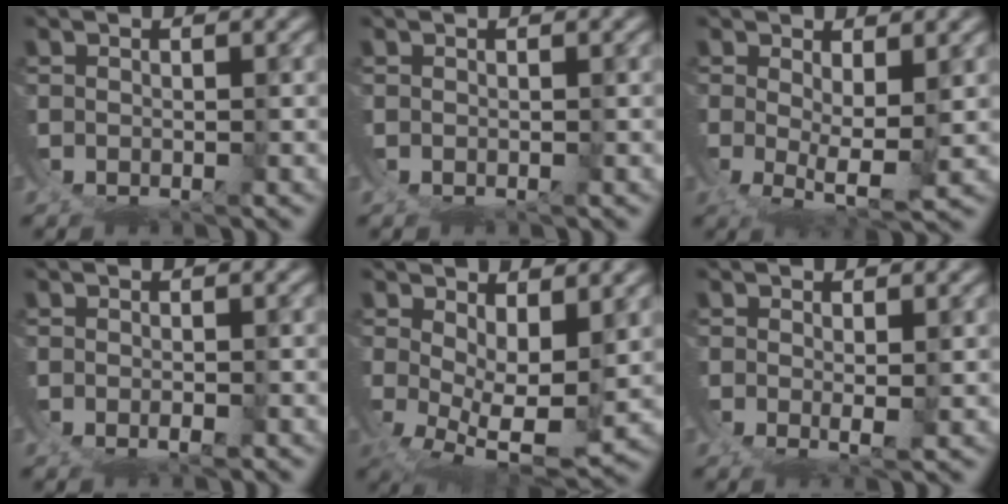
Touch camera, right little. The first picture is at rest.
{"total": 0.0}
{"total": 3.0, "force": [-0.3, 0.2, 3.0], "torque": [-0.056, -0.038, 0.011]}
{"total": 0.8, "force": [-0.4, -0.1, 0.7], "torque": [-0.010, -0.004, -0.003]}
{"total": 6.3, "force": [-2.7, 2.2, 5.3], "torque": [-0.088, -0.048, -0.017]}
{"total": 1.3, "force": [0.1, -0.5, 1.2], "torque": [-0.024, -0.016, 0.008]}